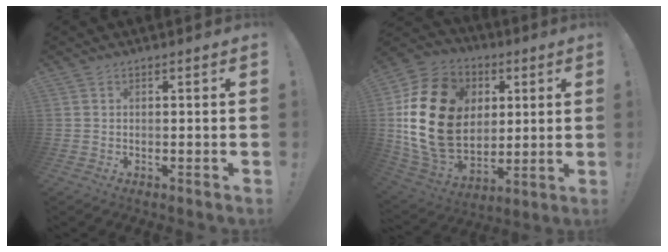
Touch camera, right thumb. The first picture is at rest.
{"total": 25.5, "force": [4.0, 19.3, 16.2], "torque": [-0.302, -0.014, 0.096]}